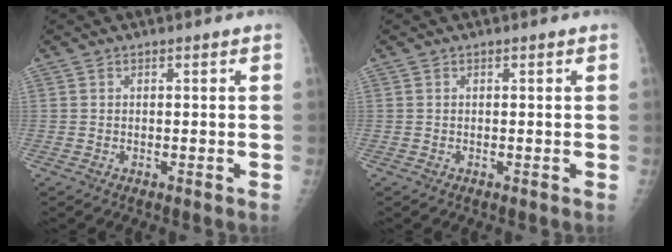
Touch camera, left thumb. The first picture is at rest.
{"total": 0.0}